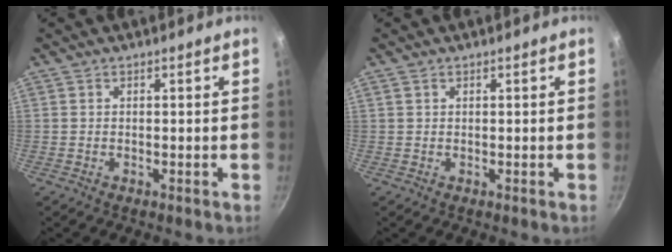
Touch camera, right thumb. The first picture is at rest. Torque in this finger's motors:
{"motor_torque": [-0.08, -0.11, -0.24, 0.20, 0.03]}